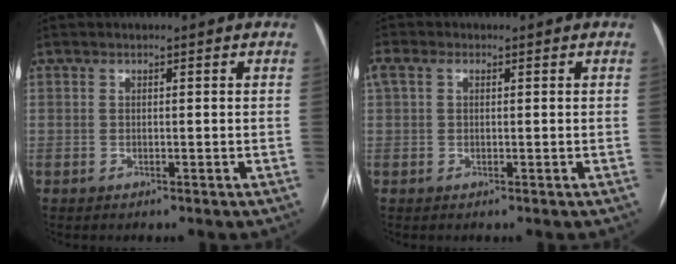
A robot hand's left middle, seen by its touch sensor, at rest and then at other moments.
{"total": 3.4, "force": [1.3, 2.2, 2.3], "torque": [-0.075, 0.038, 0.035]}